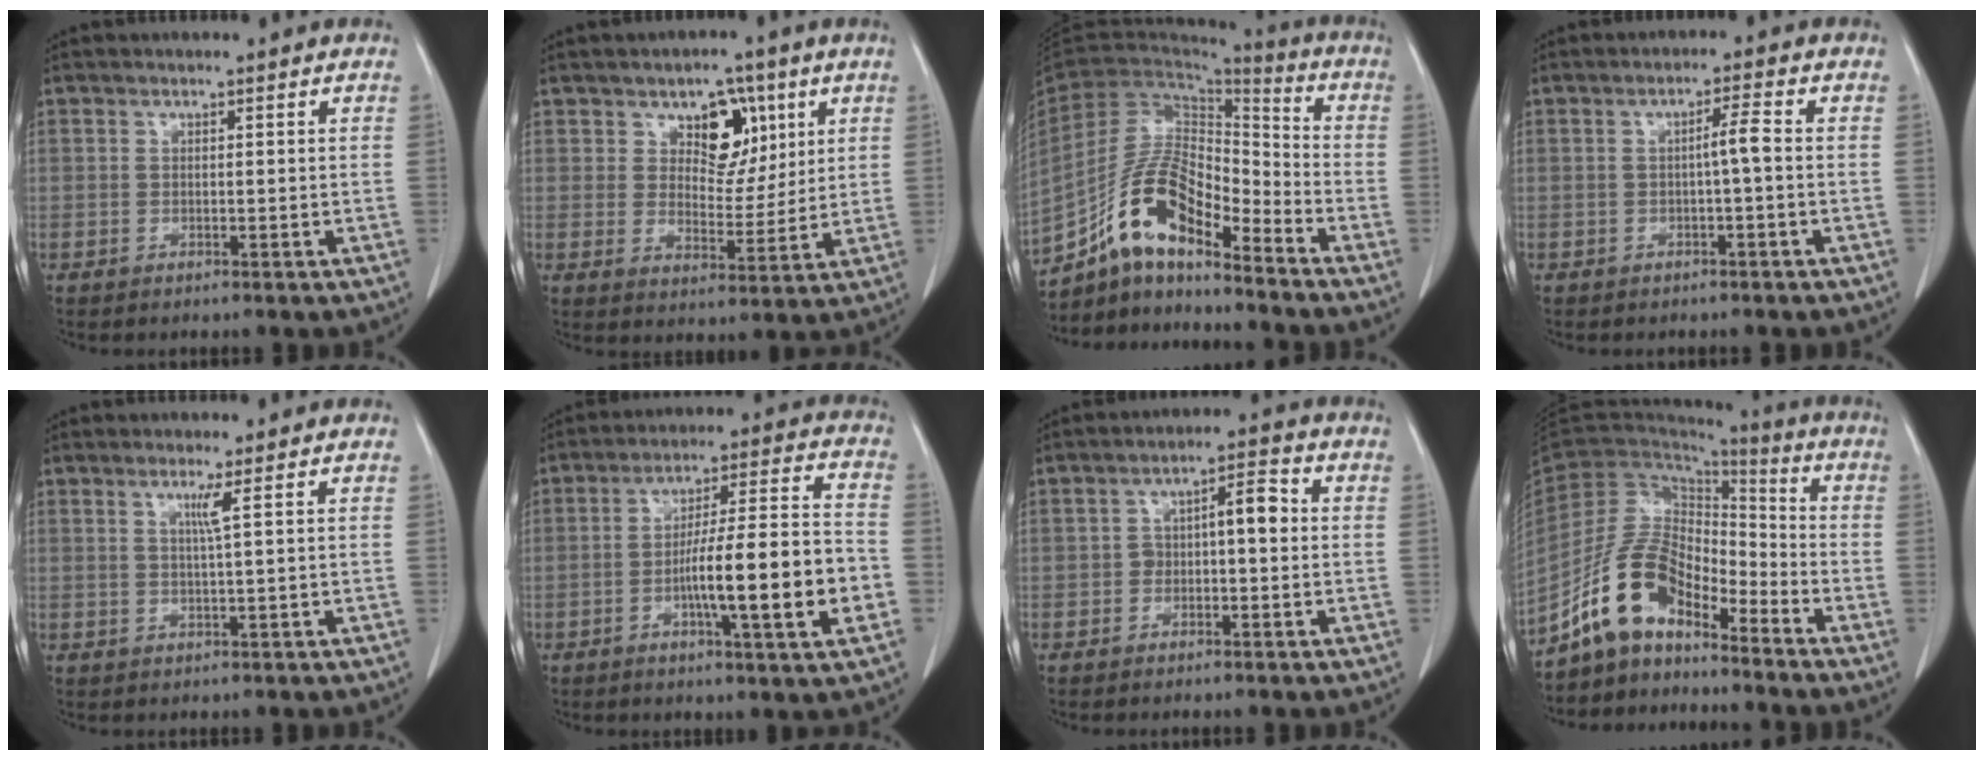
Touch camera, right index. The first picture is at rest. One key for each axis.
{"total": 7.7, "fx": 3.7, "fy": 4.8, "fz": 4.9, "tx": -0.065, "ty": 0.008, "tz": 0.062}
{"total": 12.8, "fx": -9.4, "fy": 3.7, "fz": 7.8, "tx": -0.154, "ty": 0.027, "tz": -0.170}
{"total": 2.5, "fx": -0.4, "fy": -0.2, "fz": 2.5, "tx": -0.042, "ty": 0.004, "tz": -0.005}
{"total": 1.9, "fx": 0.8, "fy": -0.8, "fz": 1.6, "tx": -0.034, "ty": -0.006, "tz": 0.017}
{"total": 15.5, "fx": -4.1, "fy": 0.6, "fz": 15.0, "tx": -0.243, "ty": 0.007, "tz": -0.062}
{"total": 4.8, "fx": -0.1, "fy": 1.7, "fz": 4.4, "tx": -0.070, "ty": 0.033, "tz": 0.000}
{"total": 10.4, "fx": -8.1, "fy": 4.3, "fz": 5.0, "tx": -0.107, "ty": 0.035, "tz": -0.153}